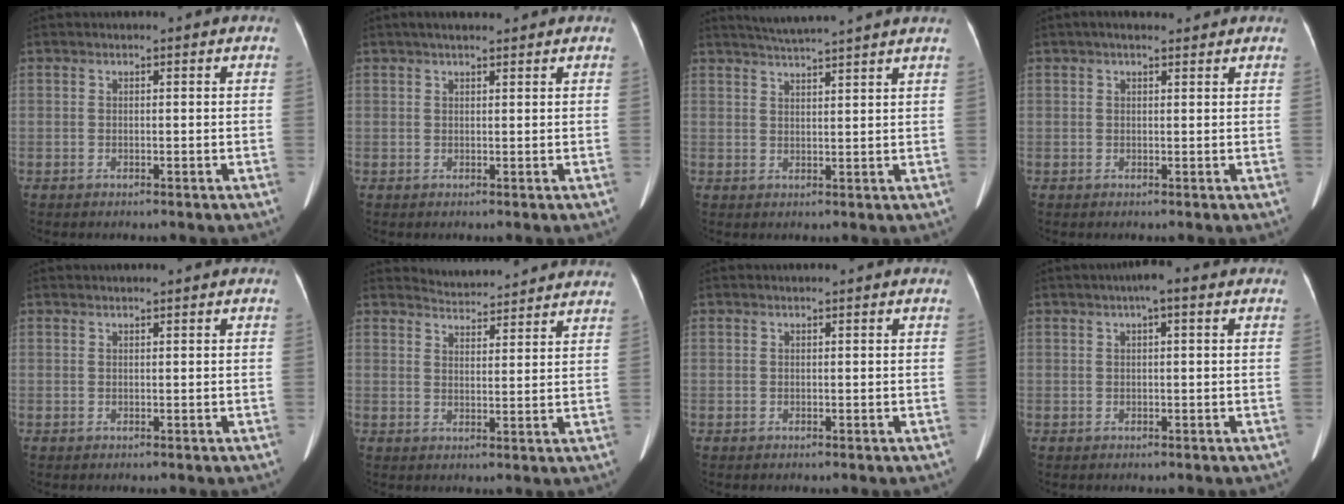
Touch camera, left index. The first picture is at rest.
{"total": 2.7, "force": [1.9, 0.7, 1.7], "torque": [-0.025, 0.021, 0.031]}
{"total": 8.2, "force": [7.5, -1.3, 3.2], "torque": [-0.056, 0.021, 0.105]}
{"total": 2.4, "force": [1.5, 0.9, 1.6], "torque": [-0.025, 0.021, 0.023]}
{"total": 0.5, "force": [0.4, -0.1, 0.3], "torque": [-0.004, 0.018, 0.012]}
{"total": 10.5, "force": [10.4, 1.2, 1.3], "torque": [-0.013, 0.010, 0.124]}
{"total": 0.6, "force": [0.6, 0.0, 0.1], "torque": [-0.005, 0.009, 0.013]}
{"total": 2.5, "force": [0.7, 0.4, 2.4], "torque": [-0.038, 0.014, 0.005]}